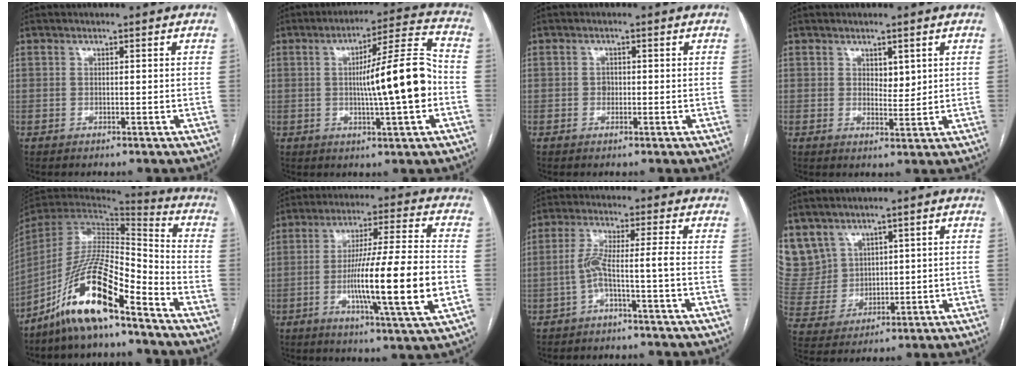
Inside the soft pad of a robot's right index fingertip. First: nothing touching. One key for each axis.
{"total": 13.2, "fx": -1.2, "fy": 0.5, "fz": 13.1, "tx": -0.201, "ty": 0.014, "tz": -0.020}
{"total": 1.2, "fx": -0.1, "fy": 1.0, "fz": 0.6, "tx": -0.008, "ty": 0.003, "tz": -0.001}
{"total": 2.7, "fx": 1.3, "fy": 1.5, "fz": 1.8, "tx": -0.025, "ty": -0.004, "tz": 0.024}
{"total": 15.7, "fx": -10.6, "fy": 2.5, "fz": 11.4, "tx": -0.225, "ty": -0.002, "tz": -0.196}
{"total": 17.3, "fx": -3.5, "fy": -0.2, "fz": 16.9, "tx": -0.286, "ty": -0.009, "tz": -0.062}
{"total": 4.6, "fx": -1.9, "fy": -0.7, "fz": 4.2, "tx": -0.085, "ty": 0.019, "tz": -0.035}
{"total": 10.7, "fx": 6.6, "fy": 8.2, "fz": 1.5, "tx": -0.055, "ty": 0.037, "tz": 0.163}